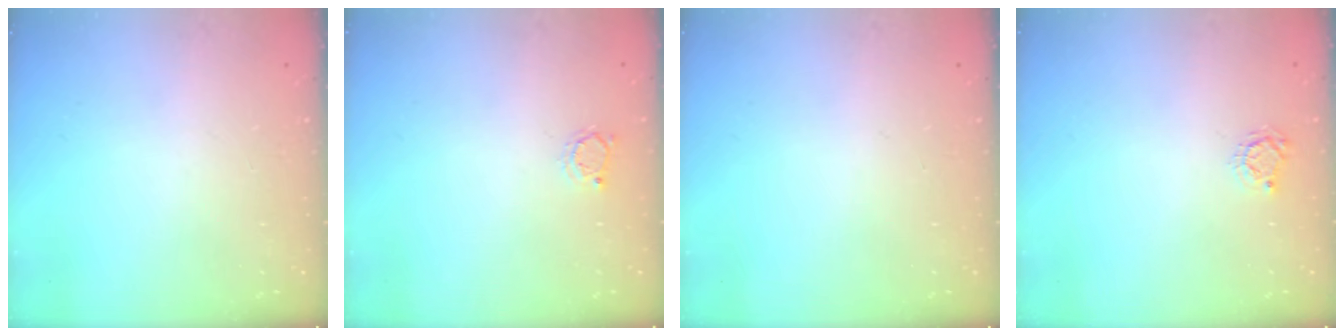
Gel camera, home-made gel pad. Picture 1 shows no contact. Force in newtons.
{"total": 2.4, "press": 2.3, "slide": 0.3}
{"total": 0.0}
{"total": 3.4, "press": 3.3, "slide": 0.4}